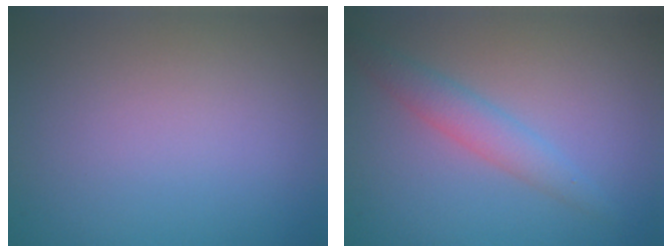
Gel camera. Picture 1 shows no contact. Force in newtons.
{"total": 2.5, "press": 2.5, "slide": 0.2}